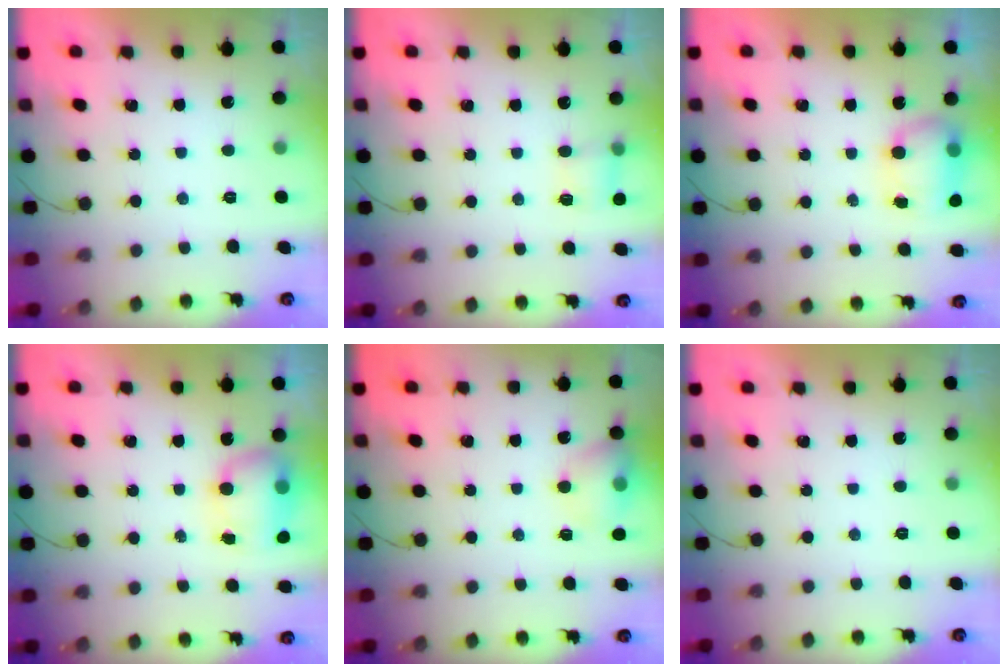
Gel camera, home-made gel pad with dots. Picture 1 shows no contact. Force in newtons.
{"total": 4.0, "press": 3.9, "slide": 1.0}
{"total": 7.6, "press": 7.5, "slide": 0.8}
{"total": 11.7, "press": 8.7, "slide": 7.8}
{"total": 10.3, "press": 10.2, "slide": 1.5}
{"total": 0.0}